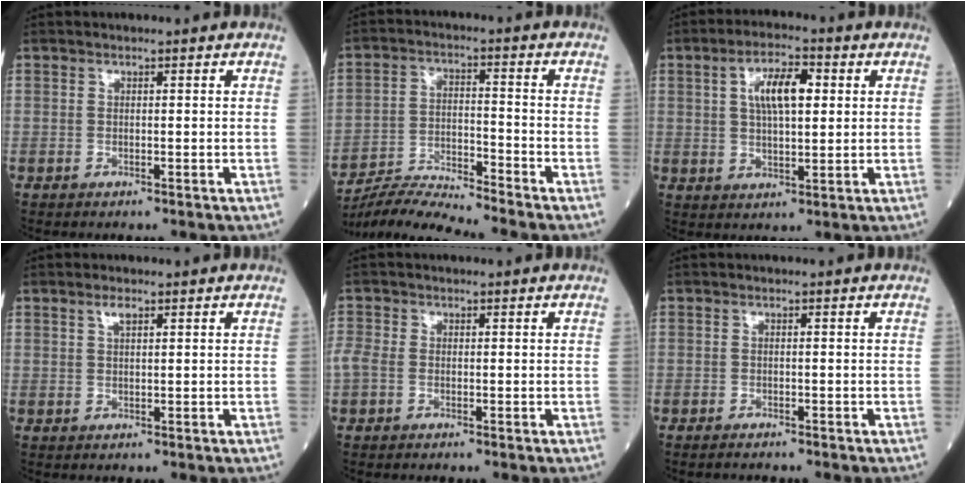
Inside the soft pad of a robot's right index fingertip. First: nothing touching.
{"total": 8.2, "force": [-7.9, -2.0, 0.8], "torque": [-0.022, -0.003, -0.150]}
{"total": 7.6, "force": [2.1, 2.6, 6.8], "torque": [-0.125, 0.013, 0.036]}
{"total": 1.4, "force": [0.9, 0.4, 0.9], "torque": [-0.019, 0.008, 0.020]}
{"total": 2.7, "force": [-0.7, 1.8, 1.9], "torque": [-0.059, 0.003, -0.014]}
{"total": 1.2, "force": [-1.2, 0.2, 0.1], "torque": [-0.005, -0.001, -0.019]}